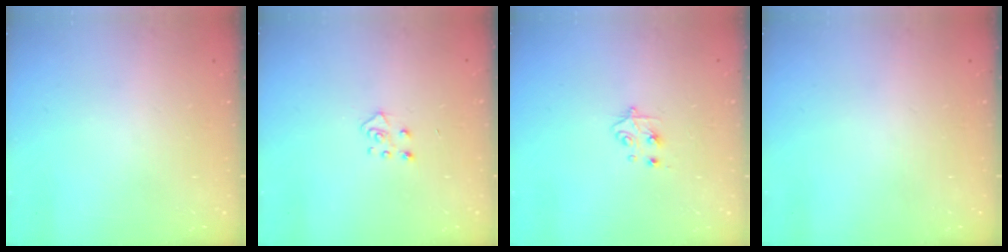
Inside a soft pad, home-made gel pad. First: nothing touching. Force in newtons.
{"total": 5.5, "press": 5.5, "slide": 0.5}
{"total": 4.8, "press": 4.8, "slide": 0.6}
{"total": 0.0}